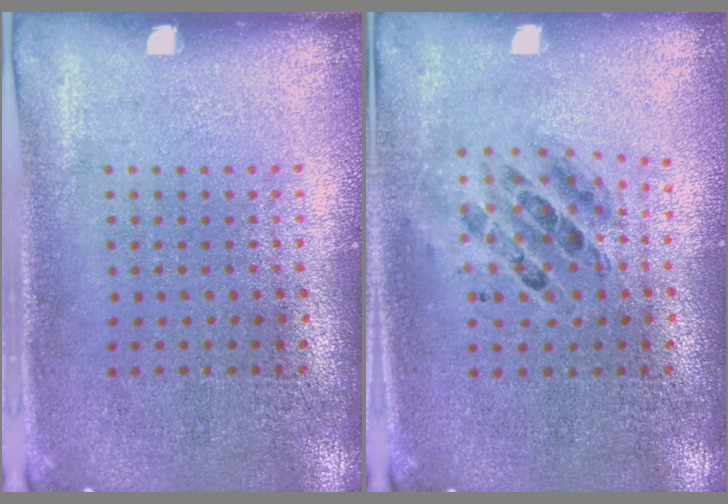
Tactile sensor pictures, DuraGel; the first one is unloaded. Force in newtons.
{"total": 0.7, "press": 0.7, "slide": 0.1}